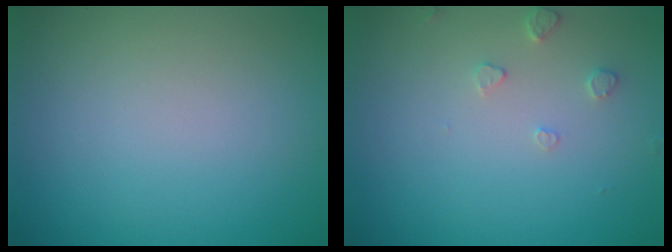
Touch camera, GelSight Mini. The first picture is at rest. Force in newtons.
{"total": 1.2, "press": 1.2, "slide": 0.2}